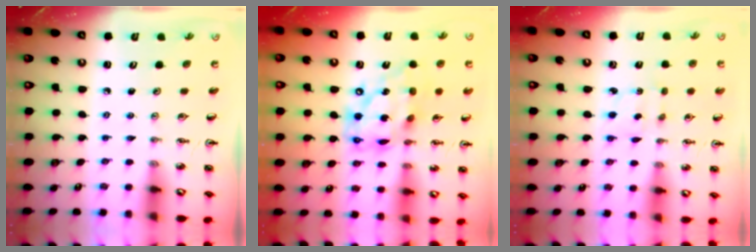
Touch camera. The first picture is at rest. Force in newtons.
{"total": 17.0, "press": 17.0, "slide": 1.2}
{"total": 2.1, "press": 2.0, "slide": 0.7}